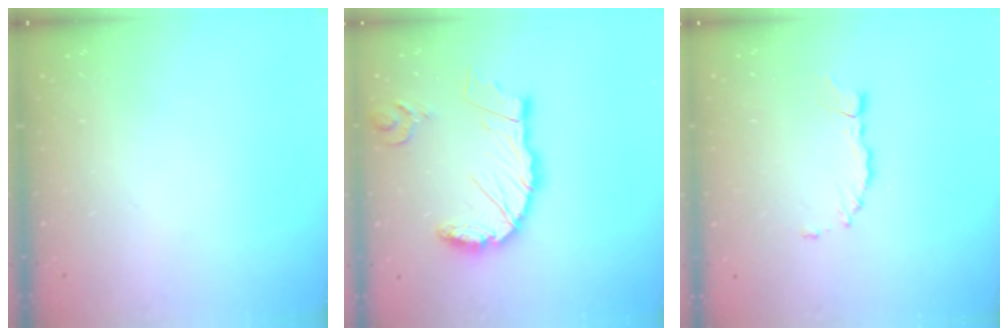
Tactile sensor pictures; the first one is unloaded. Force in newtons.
{"total": 16.8, "press": 16.7, "slide": 2.0}
{"total": 2.8, "press": 2.8, "slide": 0.4}